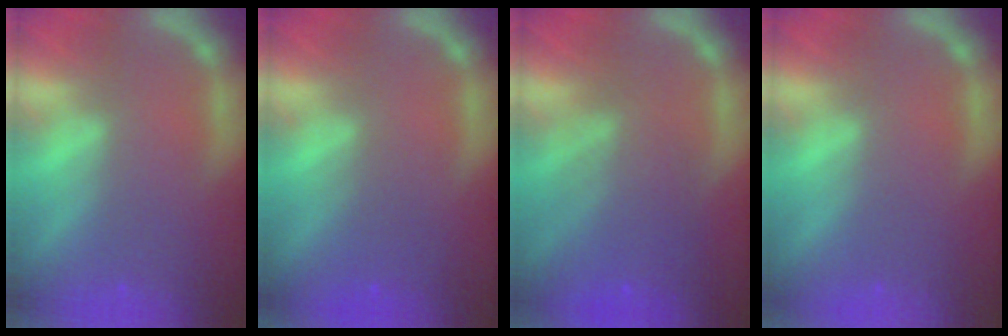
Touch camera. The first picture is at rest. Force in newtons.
{"total": 2.0}
{"total": 6.0}
{"total": 0.0}